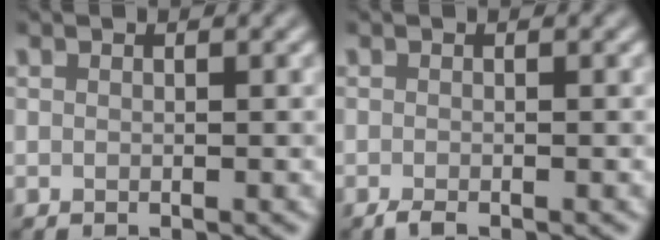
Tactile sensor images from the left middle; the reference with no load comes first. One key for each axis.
{"total": 1.0, "fx": -0.7, "fy": 0.1, "fz": 0.6, "tx": -0.011, "ty": -0.002, "tz": -0.014}